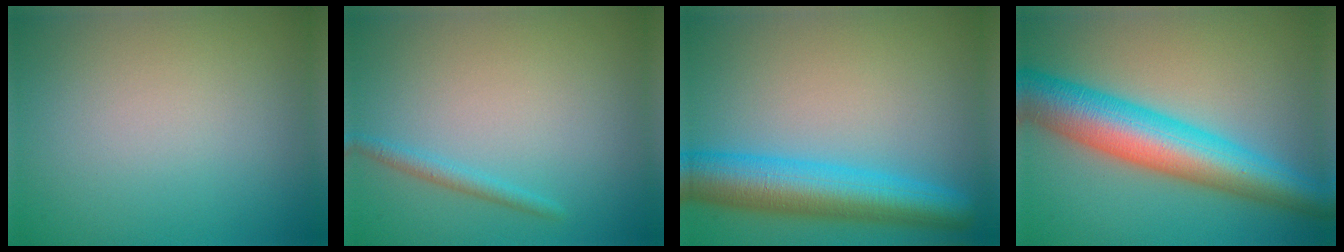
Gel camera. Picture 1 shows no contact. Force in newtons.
{"total": 1.4, "press": 1.4, "slide": 0.1}
{"total": 7.7, "press": 7.7, "slide": 0.3}
{"total": 9.5, "press": 9.5, "slide": 0.2}